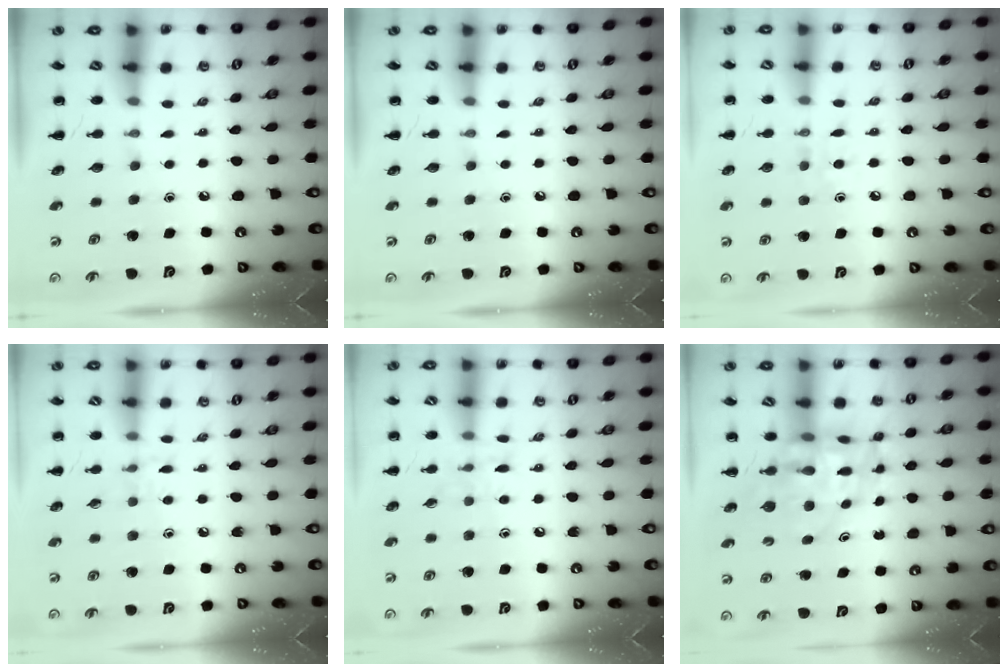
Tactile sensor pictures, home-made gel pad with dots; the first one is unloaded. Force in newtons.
{"total": 0.0}
{"total": 5.3, "press": 4.9, "slide": 1.8}
{"total": 6.8, "press": 6.6, "slide": 1.8}
{"total": 6.5, "press": 6.2, "slide": 1.8}
{"total": 9.4, "press": 9.0, "slide": 2.8}